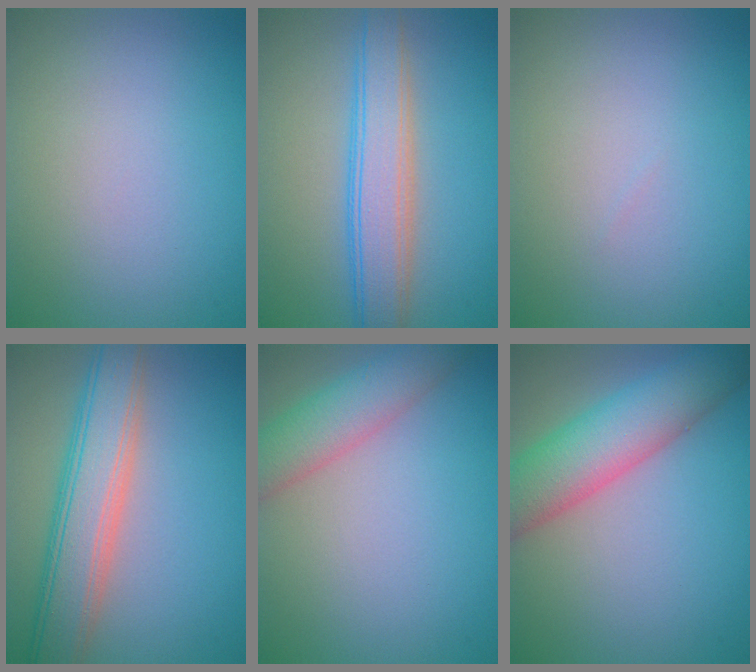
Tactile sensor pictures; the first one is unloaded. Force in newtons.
{"total": 5.4, "press": 5.4, "slide": 0.2}
{"total": 0.0}
{"total": 7.0, "press": 7.0, "slide": 0.2}
{"total": 4.6, "press": 4.6, "slide": 0.3}
{"total": 7.6, "press": 7.6, "slide": 0.4}